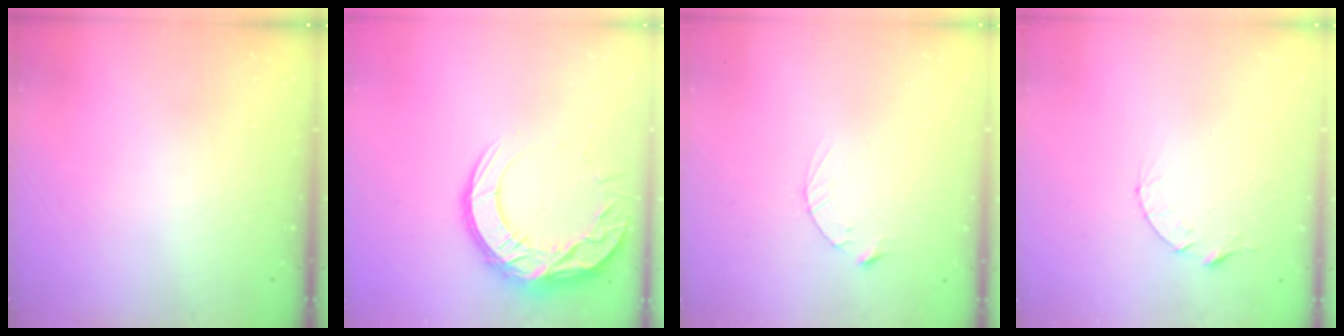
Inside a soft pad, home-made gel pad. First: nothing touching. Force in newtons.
{"total": 14.6, "press": 14.6, "slide": 1.1}
{"total": 2.5, "press": 2.5, "slide": 0.4}
{"total": 4.3, "press": 4.2, "slide": 0.4}